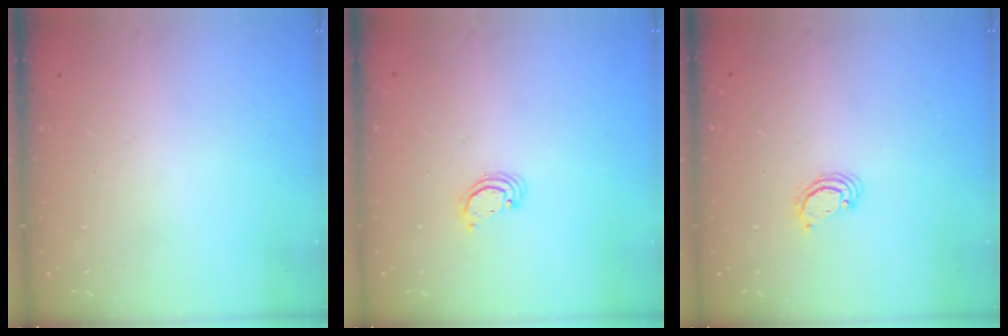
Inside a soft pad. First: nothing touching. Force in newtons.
{"total": 2.2, "press": 2.2, "slide": 0.2}
{"total": 2.4, "press": 2.4, "slide": 0.3}